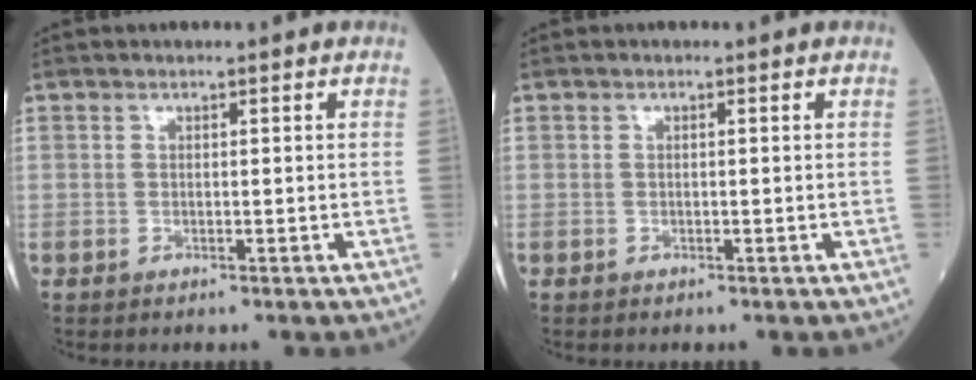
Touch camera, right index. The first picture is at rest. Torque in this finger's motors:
{"motor_torque": [-0.05, -0.03, 0.07, 0.02]}